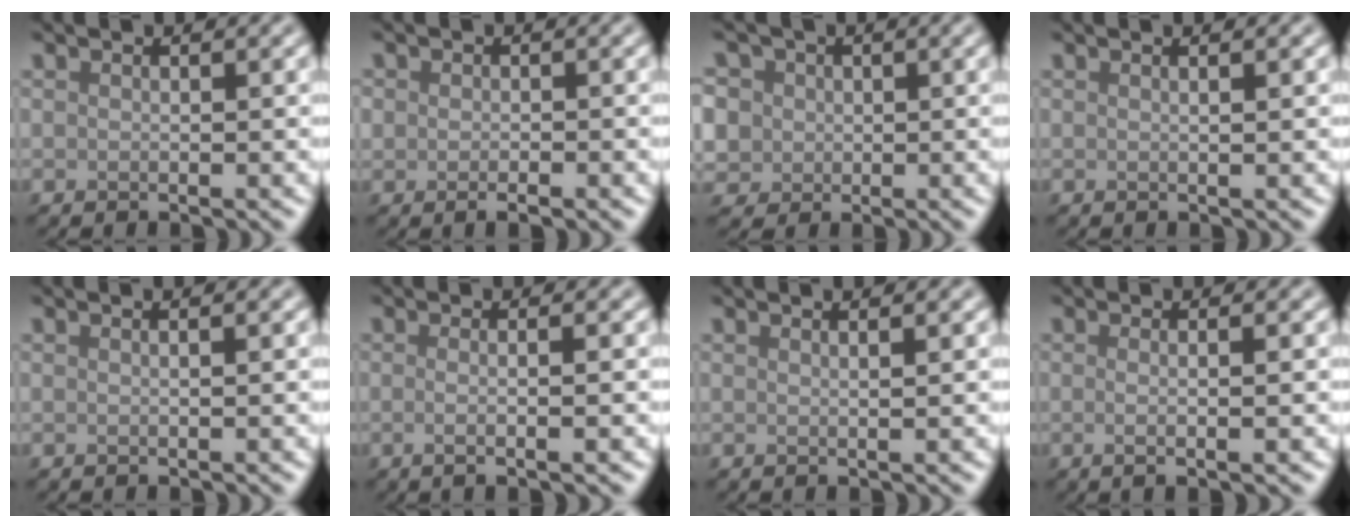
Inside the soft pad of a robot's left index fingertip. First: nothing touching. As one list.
[{"total": 1.6, "force": [-0.5, 1.0, 1.2], "torque": [-0.016, -0.003, -0.006]}, {"total": 7.0, "force": [2.5, 5.9, 2.9], "torque": [-0.056, 0.024, 0.015]}, {"total": 1.3, "force": [0.4, 0.5, 1.1], "torque": [-0.010, 0.001, -0.003]}, {"total": 0.9, "force": [0.2, 0.3, 0.8], "torque": [-0.008, 0.003, -0.003]}, {"total": 4.1, "force": [0.3, 1.8, 3.7], "torque": [-0.024, 0.001, -0.025]}, {"total": 1.6, "force": [0.7, 0.6, 1.3], "torque": [-0.014, 0.004, -0.003]}, {"total": 3.3, "force": [0.1, 1.2, 3.1], "torque": [-0.028, 0.001, -0.021]}]